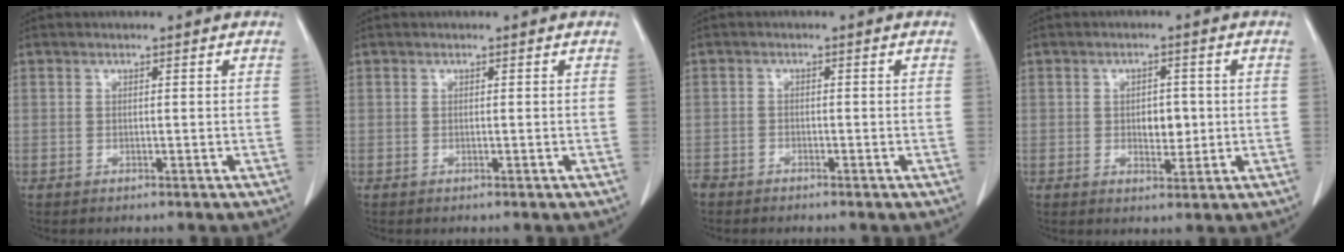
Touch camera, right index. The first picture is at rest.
{"total": 0.0}
{"total": 2.6, "force": [-2.3, 1.1, 0.5], "torque": [-0.009, -0.001, -0.041]}
{"total": 3.7, "force": [-0.1, 2.2, 3.0], "torque": [-0.040, 0.000, 0.004]}